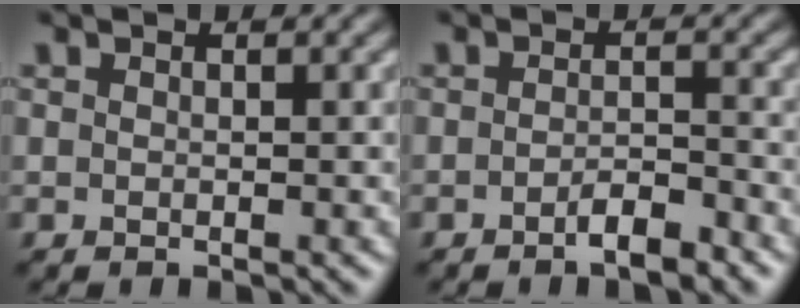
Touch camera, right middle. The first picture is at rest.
{"total": 2.4, "force": [-1.6, 0.6, 1.7], "torque": [-0.028, 0.004, -0.029]}